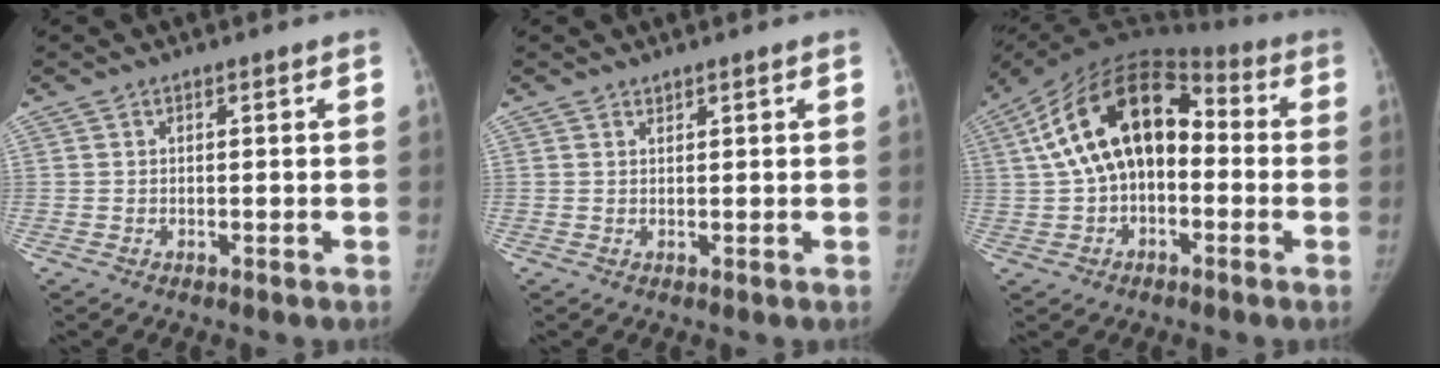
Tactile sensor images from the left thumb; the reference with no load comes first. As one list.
[{"total": 0.5, "force": [0.5, 0.0, 0.1], "torque": [-0.002, -0.005, 0.009]}, {"total": 18.5, "force": [0.8, 11.6, 14.4], "torque": [-0.239, 0.050, 0.002]}]